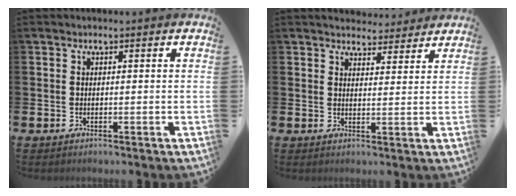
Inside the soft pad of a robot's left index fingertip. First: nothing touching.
{"total": 3.8, "force": [3.6, 1.0, -0.2], "torque": [0.004, -0.021, 0.065]}